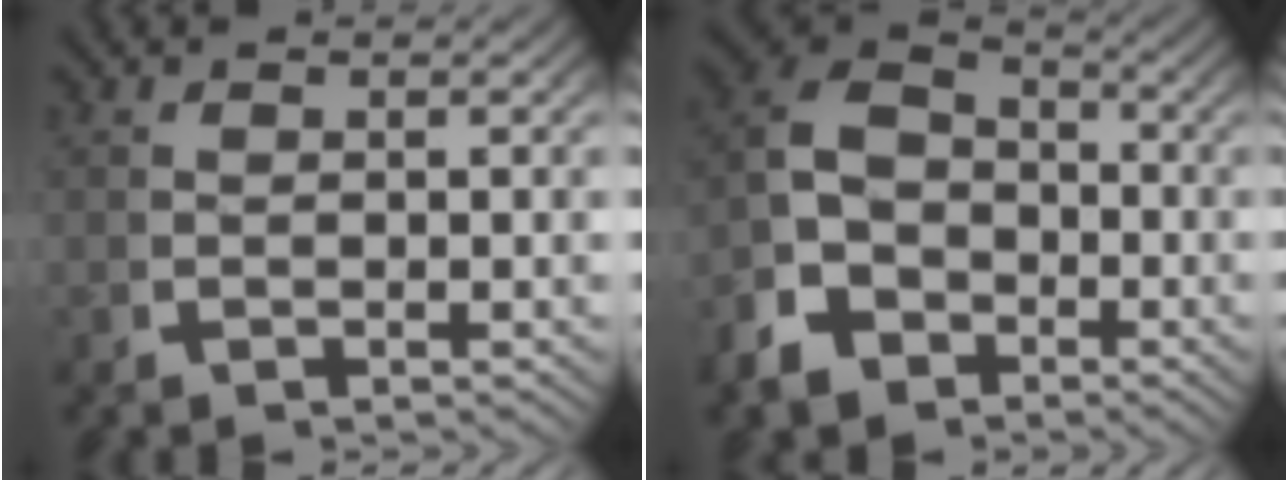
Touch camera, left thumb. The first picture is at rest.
{"total": 10.0, "force": [-0.9, 8.5, 5.2], "torque": [-0.097, -0.016, -0.024]}